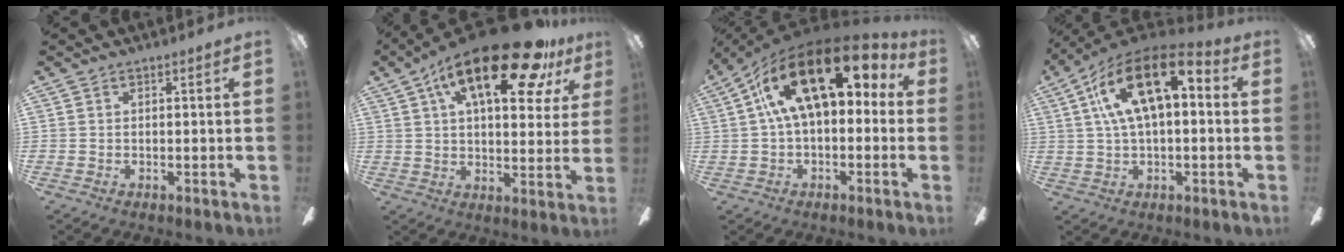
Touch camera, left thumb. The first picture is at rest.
{"total": 24.0, "force": [12.7, 9.2, 18.2], "torque": [-0.280, -0.050, 0.201]}
{"total": 21.5, "force": [8.3, 10.1, 17.1], "torque": [-0.284, -0.030, 0.140]}
{"total": 18.8, "force": [6.3, 9.2, 15.1], "torque": [-0.259, -0.006, 0.104]}